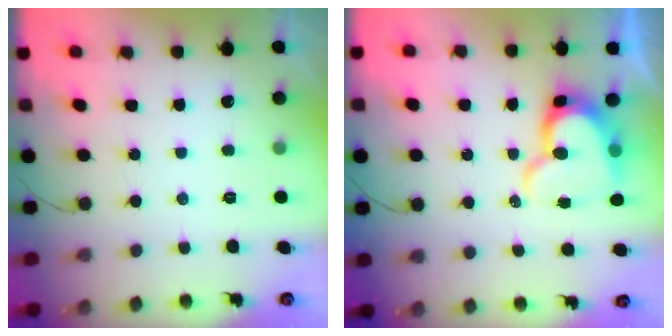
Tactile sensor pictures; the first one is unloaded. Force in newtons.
{"total": 14.0, "press": 13.9, "slide": 1.4}